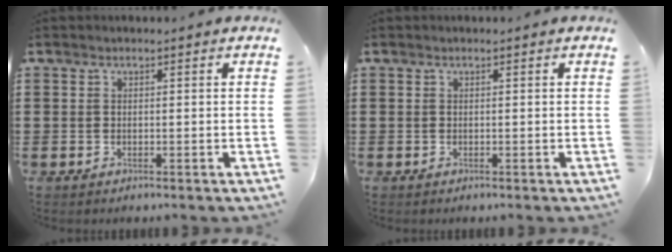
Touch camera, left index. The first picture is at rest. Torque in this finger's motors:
{"motor_torque": [0.00, 0.00, 0.02, 0.00]}